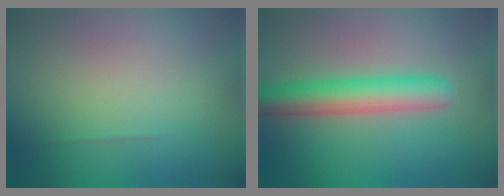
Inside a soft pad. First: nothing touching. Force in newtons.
{"total": 4.8, "press": 4.8, "slide": 0.1}